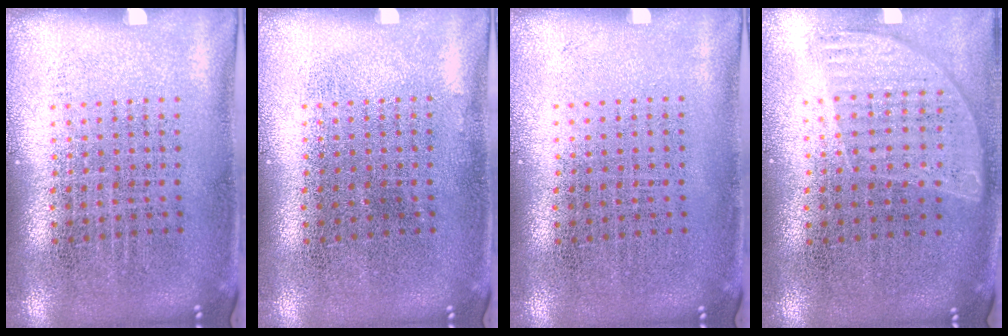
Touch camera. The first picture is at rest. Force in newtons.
{"total": 0.0}
{"total": 0.0}
{"total": 0.8, "press": 0.8, "slide": 0.3}